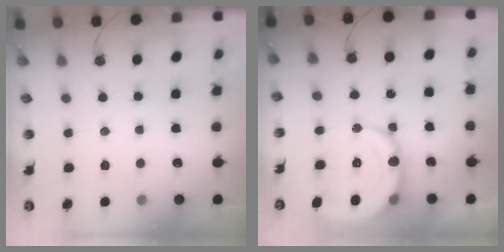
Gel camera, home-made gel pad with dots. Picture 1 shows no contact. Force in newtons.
{"total": 12.7, "press": 12.5, "slide": 2.4}